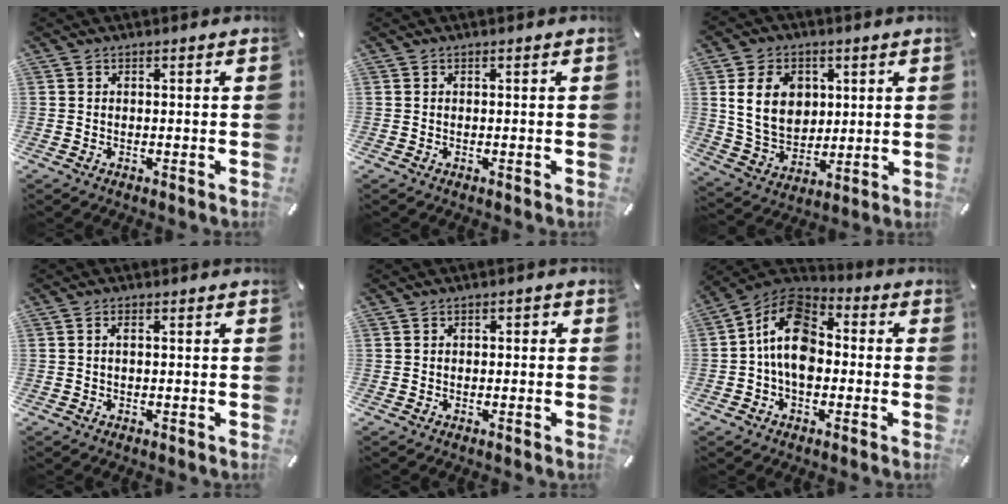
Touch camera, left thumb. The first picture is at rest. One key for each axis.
{"total": 0.0}
{"total": 12.1, "fx": 3.0, "fy": 9.7, "fz": 6.5, "tx": -0.126, "ty": 0.000, "tz": 0.054}
{"total": 1.3, "fx": 0.2, "fy": 0.6, "fz": 1.1, "tx": -0.022, "ty": 0.004, "tz": 0.002}
{"total": 1.1, "fx": -0.2, "fy": 0.9, "fz": 0.5, "tx": -0.010, "ty": 0.008, "tz": -0.009}
{"total": 13.0, "fx": -1.1, "fy": 9.1, "fz": 9.2, "tx": -0.174, "ty": 0.012, "tz": -0.023}